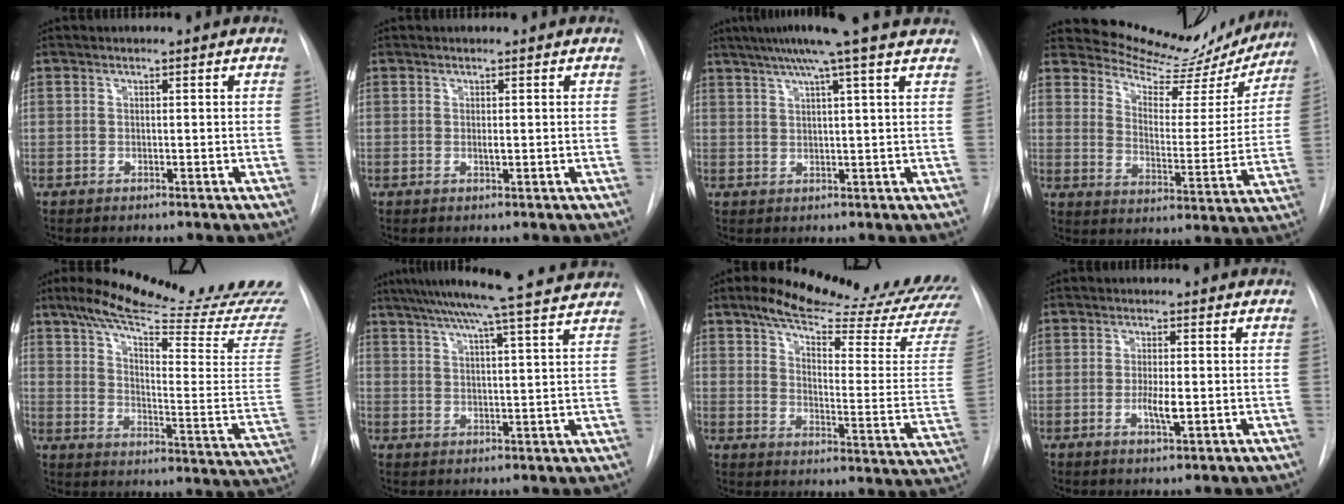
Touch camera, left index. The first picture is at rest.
{"total": 0.5, "force": [0.2, 0.1, 0.5], "torque": [-0.012, -0.002, 0.003]}
{"total": 11.9, "force": [9.4, -1.4, 7.3], "torque": [-0.117, 0.024, 0.115]}
{"total": 17.2, "force": [16.4, 4.1, 3.0], "torque": [-0.033, -0.049, 0.204]}
{"total": 29.5, "force": [24.6, 0.9, 16.2], "torque": [-0.231, -0.090, 0.321]}
{"total": 19.3, "force": [17.0, -0.5, 9.2], "torque": [-0.156, 0.002, 0.224]}
{"total": 24.6, "force": [21.3, 2.0, 12.2], "torque": [-0.182, -0.080, 0.270]}
{"total": 3.1, "force": [-0.6, 0.7, 3.0], "torque": [-0.057, -0.004, -0.009]}